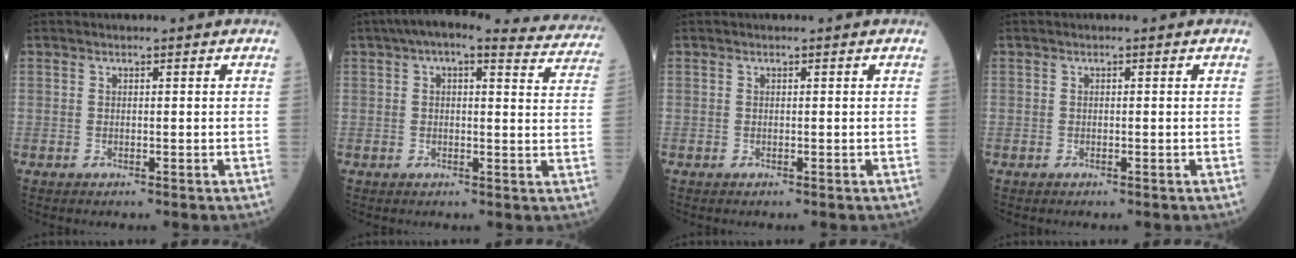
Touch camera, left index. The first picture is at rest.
{"total": 14.5, "force": [12.8, 3.5, 5.9], "torque": [-0.059, 0.022, 0.133]}
{"total": 0.0}
{"total": 0.0}